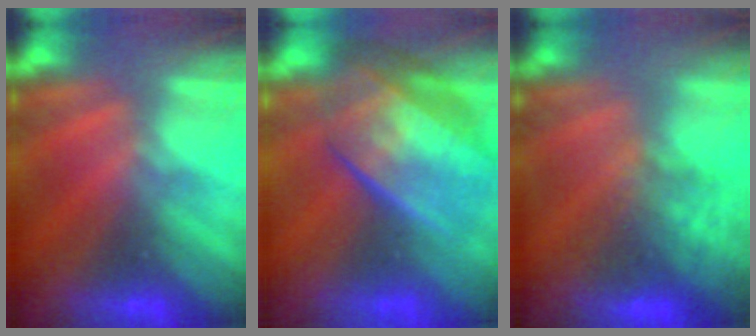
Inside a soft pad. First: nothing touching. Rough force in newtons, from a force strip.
{"total": 7.6}
{"total": 11.4}